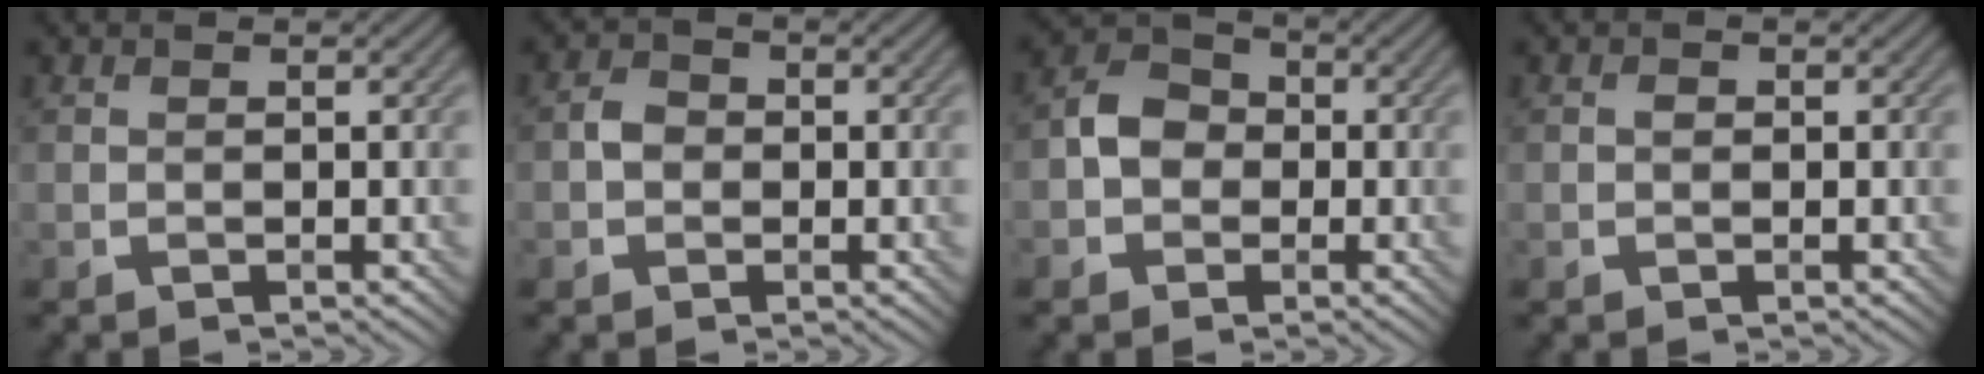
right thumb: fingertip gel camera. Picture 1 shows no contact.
{"total": 2.2, "force": [-0.4, 1.9, 1.1], "torque": [-0.019, 0.001, -0.016]}
{"total": 4.9, "force": [-0.9, 4.1, 2.5], "torque": [-0.047, 0.011, -0.027]}
{"total": 0.7, "force": [-0.1, 0.5, 0.5], "torque": [-0.005, -0.001, -0.002]}